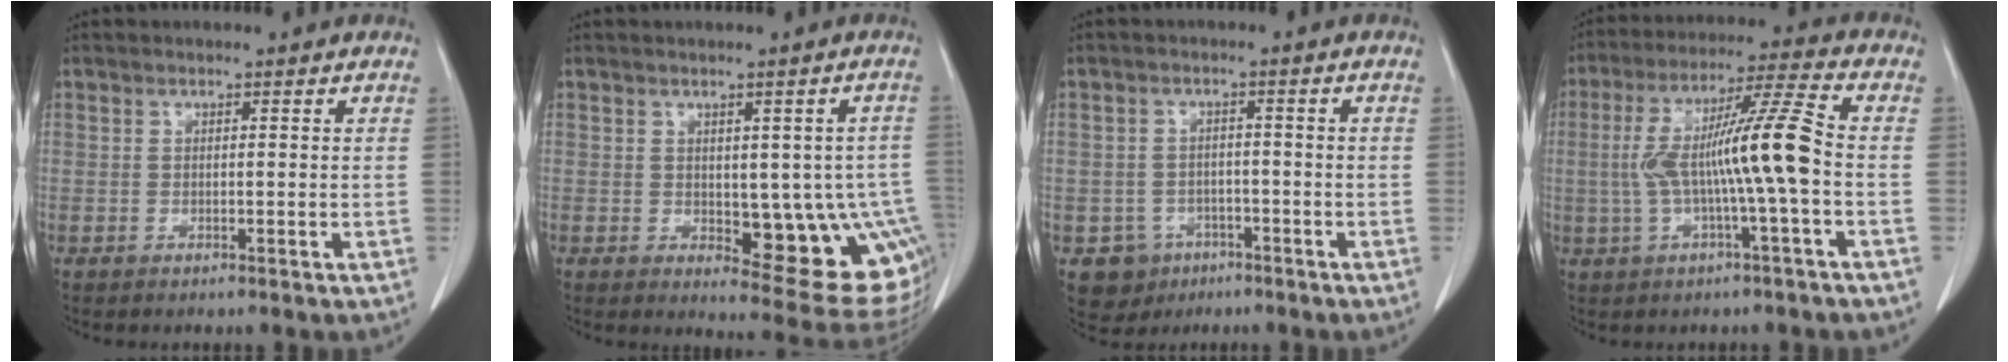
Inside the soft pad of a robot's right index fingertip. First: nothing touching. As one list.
[{"total": 13.3, "force": [-2.1, 4.6, 12.3], "torque": [-0.100, 0.004, -0.009]}, {"total": 5.0, "force": [-2.4, 4.3, 0.6], "torque": [-0.009, 0.010, -0.028]}, {"total": 12.2, "force": [-1.3, -0.3, 12.1], "torque": [-0.232, 0.024, -0.027]}]